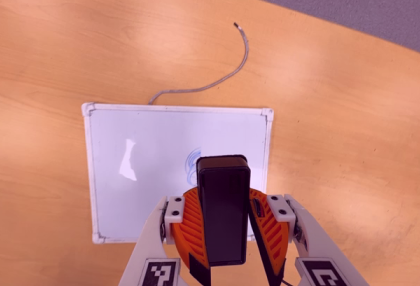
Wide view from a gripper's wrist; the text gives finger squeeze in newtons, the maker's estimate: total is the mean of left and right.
{"total": 9.0, "left": 9.5, "right": 8.4}